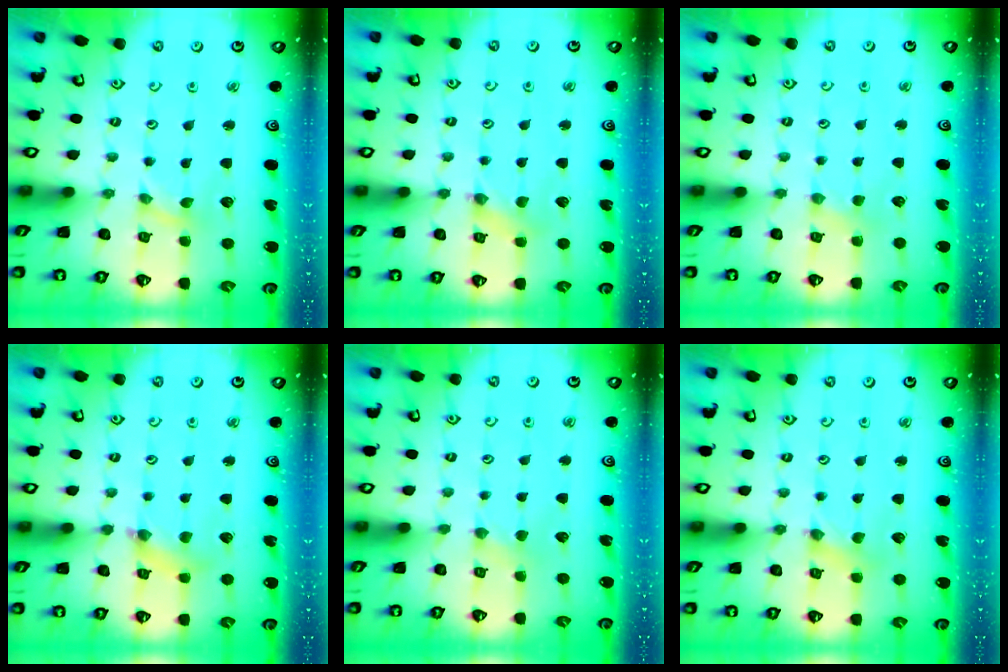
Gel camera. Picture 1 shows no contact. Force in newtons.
{"total": 0.8, "press": 0.8, "slide": 0.0}
{"total": 1.8, "press": 1.7, "slide": 0.4}
{"total": 4.7, "press": 4.6, "slide": 0.5}
{"total": 2.4, "press": 2.4, "slide": 0.4}
{"total": 2.2, "press": 2.2, "slide": 0.3}